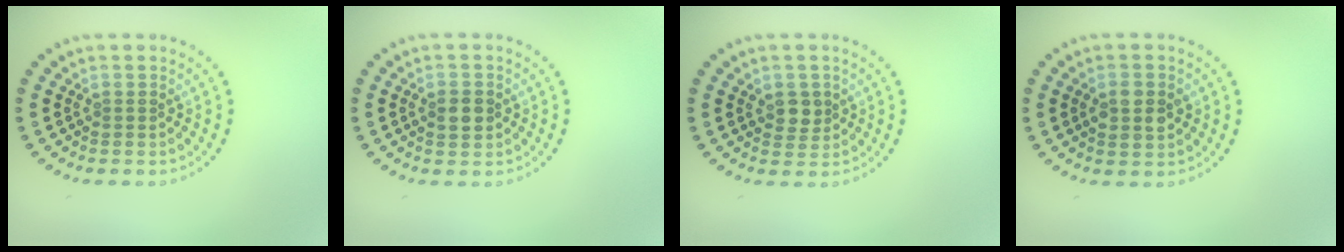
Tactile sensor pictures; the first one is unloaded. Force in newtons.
{"total": 2.4, "press": 2.4, "slide": 0.0}
{"total": 1.9, "press": 1.7, "slide": 0.7}
{"total": 2.7, "press": 2.7, "slide": 0.1}